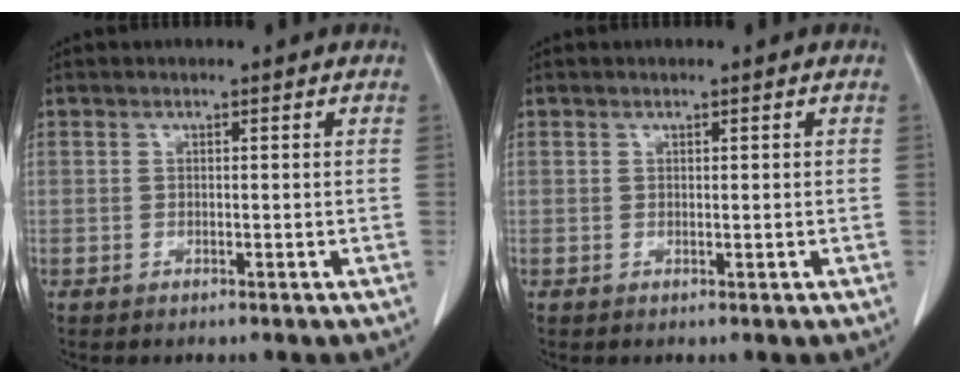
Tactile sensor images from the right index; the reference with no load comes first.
{"total": 0.0}